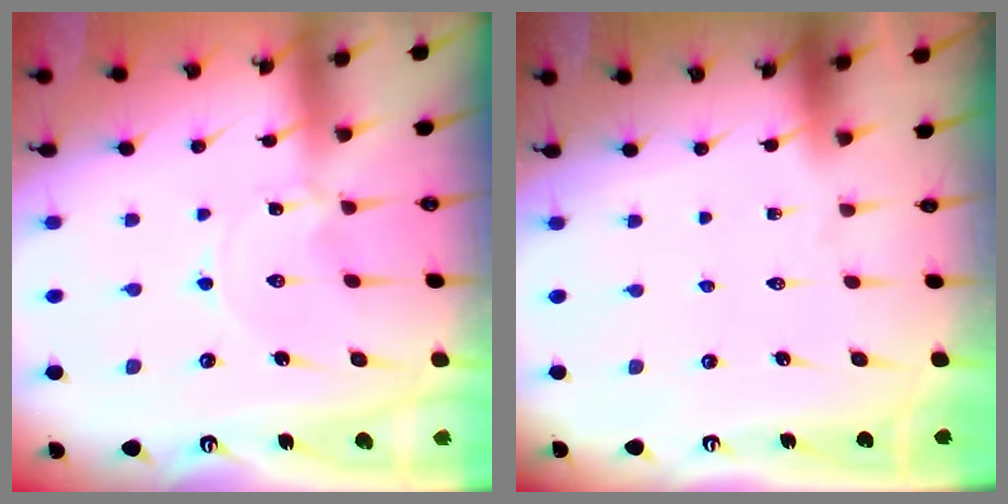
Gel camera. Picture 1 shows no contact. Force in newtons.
{"total": 0.0}